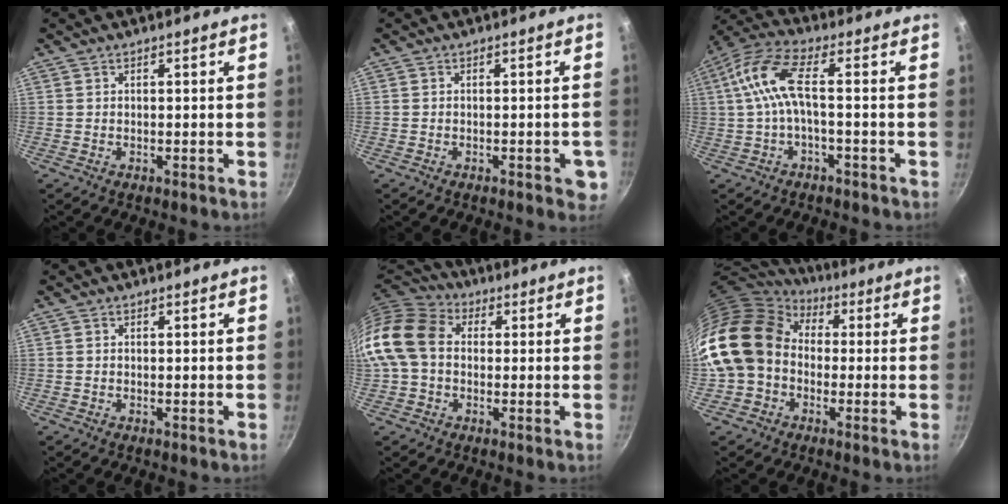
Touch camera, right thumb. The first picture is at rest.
{"total": 3.9, "force": [-1.5, 1.7, 3.2], "torque": [-0.026, 0.005, -0.017]}
{"total": 9.2, "force": [-0.8, 3.0, 8.6], "torque": [-0.198, 0.027, -0.024]}
{"total": 0.0}
{"total": 14.0, "force": [0.6, 10.6, 9.1], "torque": [-0.160, 0.028, -0.007]}
{"total": 17.3, "force": [0.7, 14.2, 9.9], "torque": [-0.179, 0.039, -0.001]}